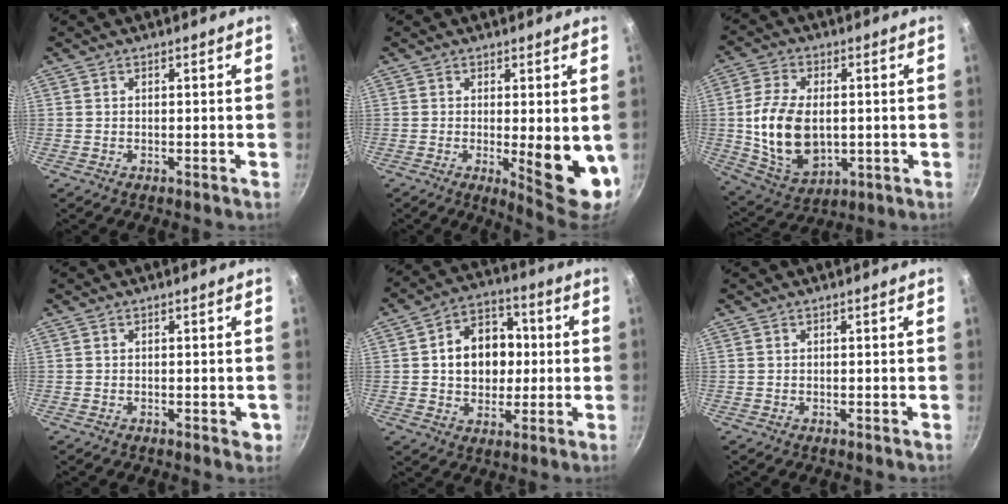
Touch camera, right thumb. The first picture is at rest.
{"total": 10.1, "force": [-0.8, 2.9, 9.7], "torque": [-0.109, -0.019, -0.001]}
{"total": 14.8, "force": [-0.1, 9.4, 11.4], "torque": [-0.201, -0.004, 0.012]}
{"total": 1.8, "force": [-0.5, 1.0, 1.4], "torque": [-0.004, 0.002, -0.008]}
{"total": 13.3, "force": [1.1, 10.2, 8.4], "torque": [-0.091, 0.018, 0.011]}
{"total": 0.0}